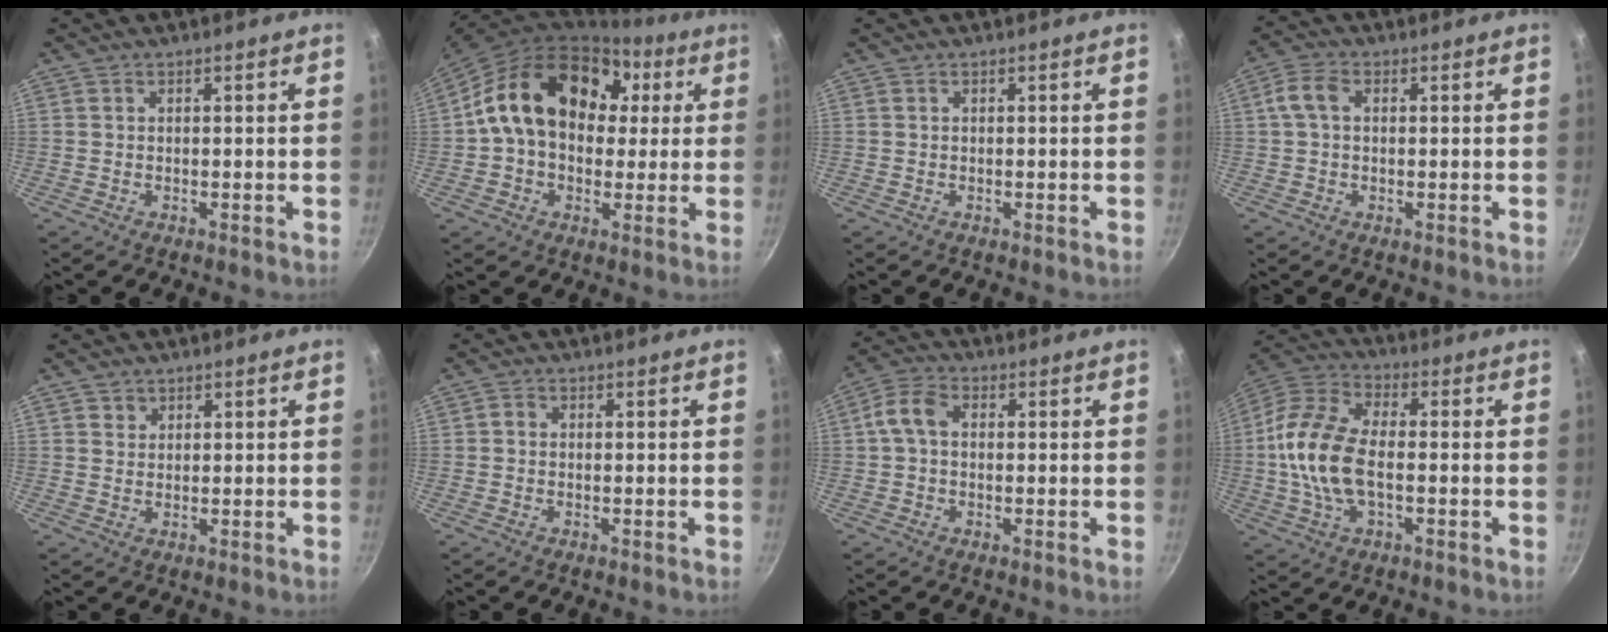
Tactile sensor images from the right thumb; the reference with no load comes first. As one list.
[{"total": 20.4, "force": [4.0, 14.9, 13.2], "torque": [-0.194, 0.033, 0.056]}, {"total": 0.0}, {"total": 4.5, "force": [0.8, 2.8, 3.4], "torque": [-0.075, 0.016, 0.010]}, {"total": 1.7, "force": [1.0, 1.3, 0.2], "torque": [0.008, 0.002, 0.016]}, {"total": 0.9, "force": [-0.3, 0.7, 0.4], "torque": [-0.005, 0.002, -0.008]}, {"total": 5.5, "force": [0.4, 3.6, 4.1], "torque": [-0.087, 0.020, -0.003]}, {"total": 15.2, "force": [-1.1, 8.1, 12.8], "torque": [-0.253, 0.031, -0.039]}]